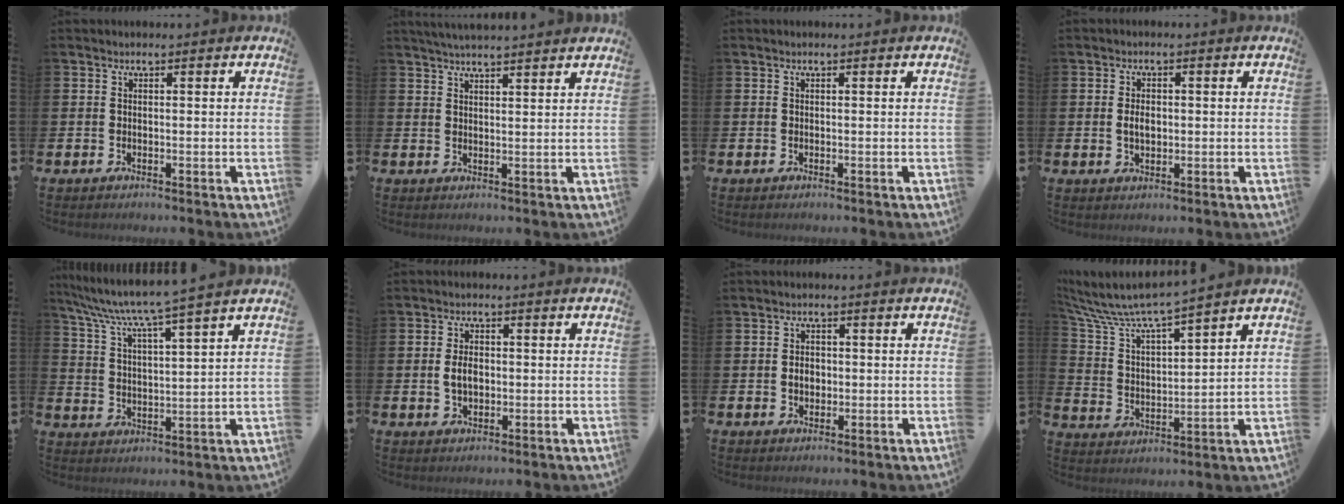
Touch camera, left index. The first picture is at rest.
{"total": 3.4, "force": [3.4, -0.1, 0.5], "torque": [-0.013, -0.011, 0.061]}
{"total": 0.0}
{"total": 2.6, "force": [0.1, 1.7, 2.0], "torque": [-0.017, -0.002, -0.005]}
{"total": 6.6, "force": [6.1, -0.7, 2.4], "torque": [-0.072, -0.043, 0.103]}
{"total": 3.3, "force": [0.0, 2.2, 2.5], "torque": [-0.035, 0.003, -0.005]}
{"total": 2.3, "force": [-0.1, 1.8, 1.5], "torque": [-0.006, -0.001, -0.009]}
{"total": 6.5, "force": [6.1, 0.5, 2.0], "torque": [-0.072, -0.048, 0.100]}